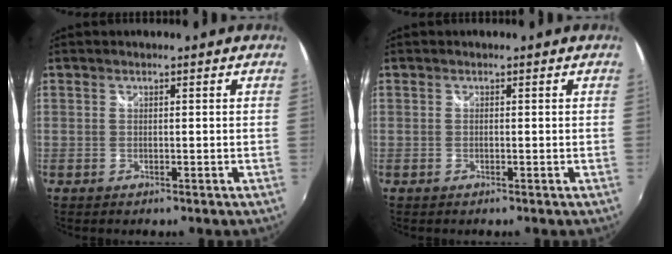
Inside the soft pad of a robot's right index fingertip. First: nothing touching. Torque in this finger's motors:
{"motor_torque": [-0.01, -0.01, 0.02, 0.00]}